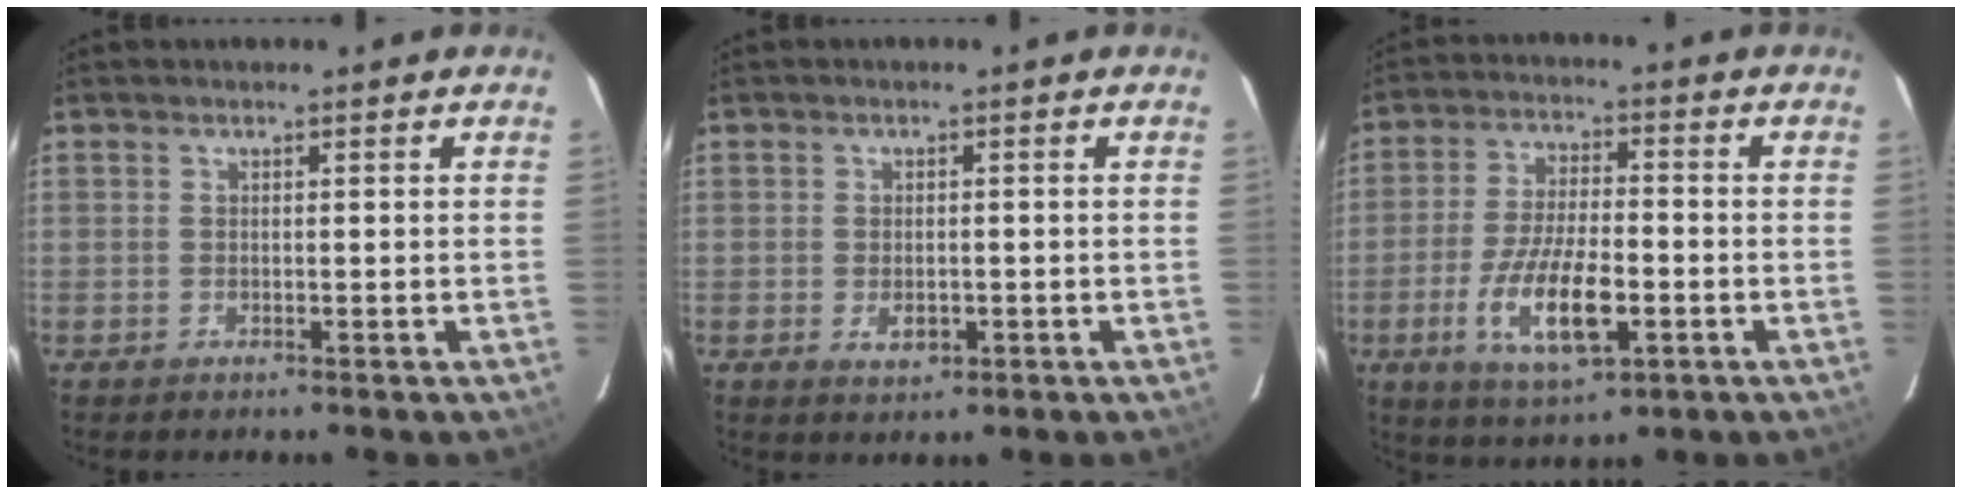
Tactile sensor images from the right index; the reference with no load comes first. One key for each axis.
{"total": 3.2, "fx": -1.0, "fy": 2.0, "fz": 2.3, "tx": -0.043, "ty": -0.007, "tz": -0.013}
{"total": 13.1, "fx": -4.5, "fy": 4.8, "fz": 11.3, "tx": -0.231, "ty": -0.017, "tz": -0.079}